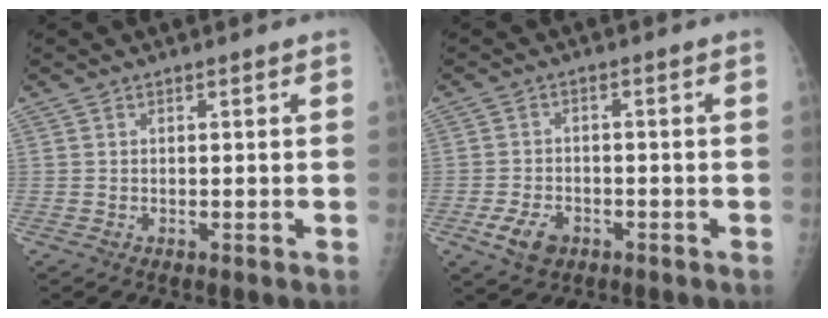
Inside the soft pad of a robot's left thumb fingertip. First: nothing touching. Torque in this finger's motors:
{"motor_torque": [-0.18, 0.44, 0.22, 0.02, 0.01]}